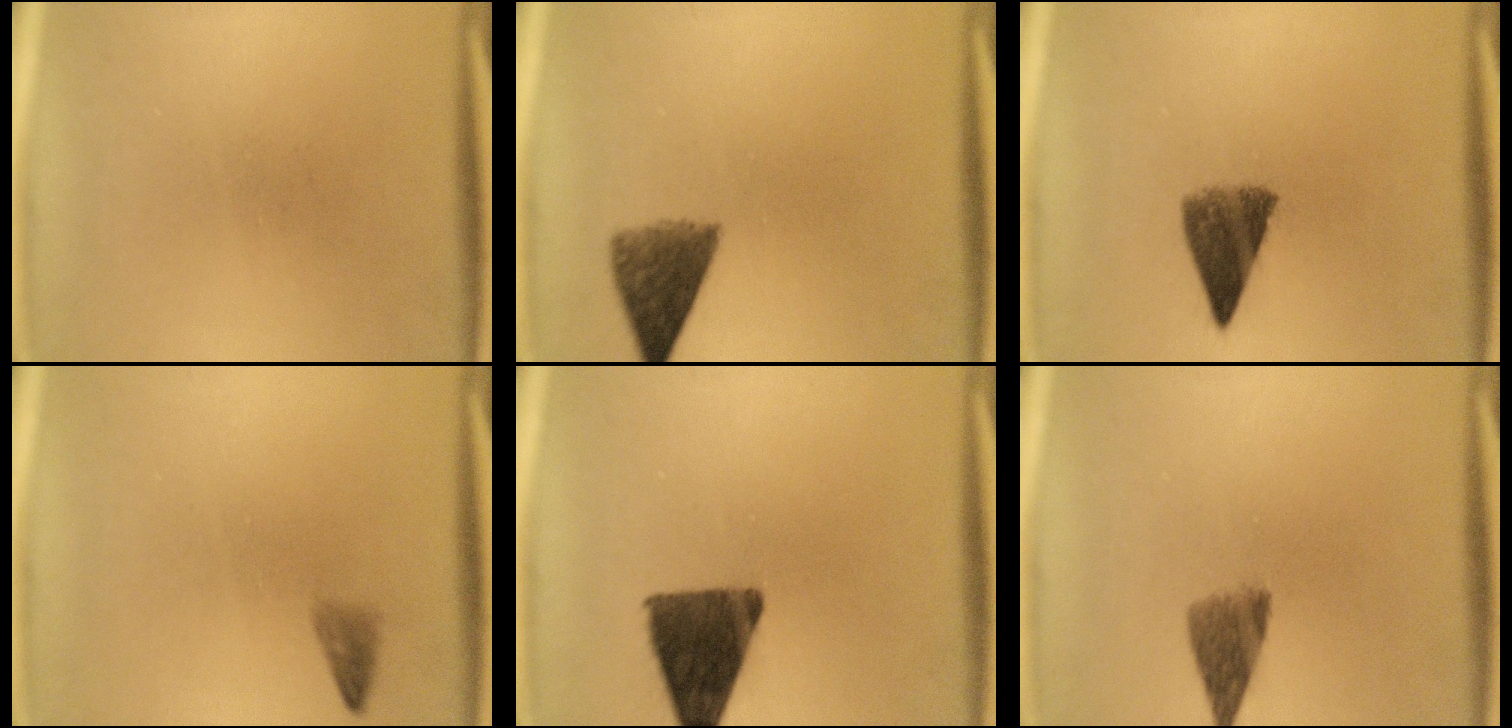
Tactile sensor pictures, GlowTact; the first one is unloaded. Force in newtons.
{"total": 6.0}
{"total": 6.7}
{"total": 1.2}
{"total": 12.4}
{"total": 4.3}